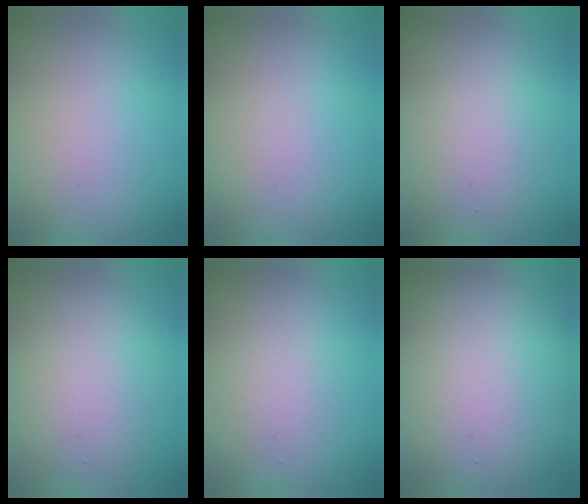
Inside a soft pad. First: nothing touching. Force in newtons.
{"total": 0.0}
{"total": 3.3, "press": 3.3, "slide": 0.3}
{"total": 4.4, "press": 4.4, "slide": 0.3}
{"total": 1.6, "press": 1.6, "slide": 0.2}
{"total": 12.5, "press": 12.5, "slide": 0.7}